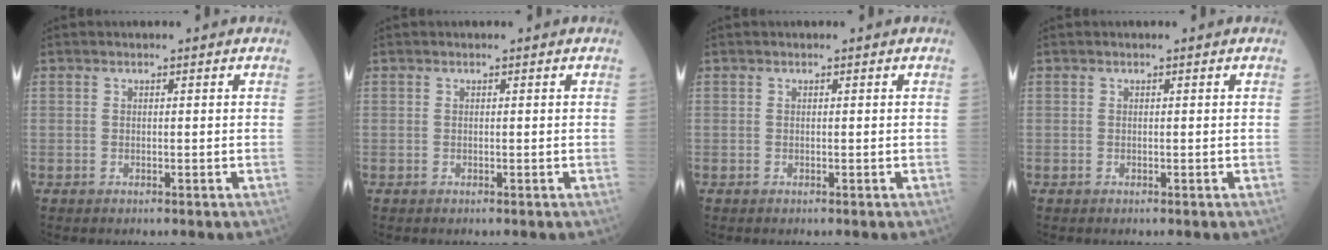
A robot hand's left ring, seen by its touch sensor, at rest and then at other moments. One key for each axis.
{"total": 0.0}
{"total": 0.0}
{"total": 0.0}